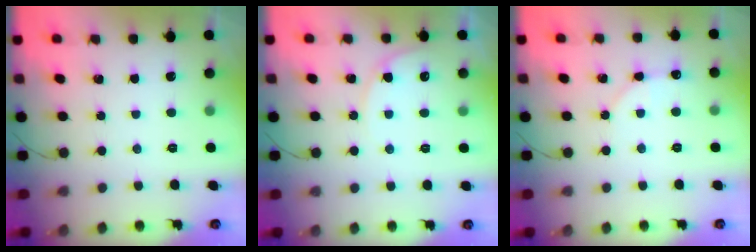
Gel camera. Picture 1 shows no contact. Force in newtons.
{"total": 6.6, "press": 6.6, "slide": 0.4}
{"total": 5.2, "press": 4.7, "slide": 2.2}